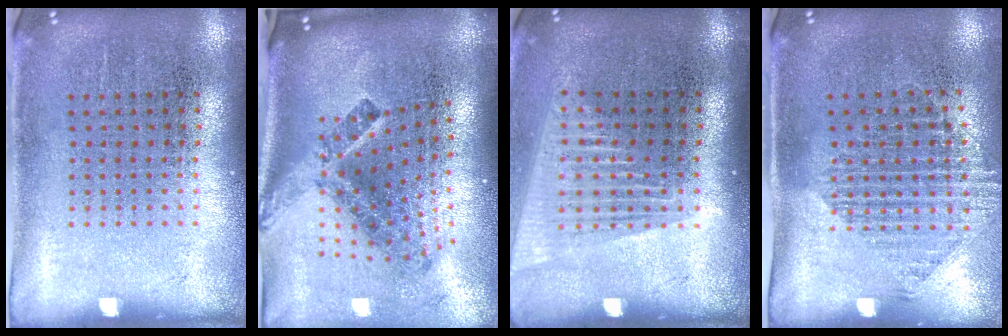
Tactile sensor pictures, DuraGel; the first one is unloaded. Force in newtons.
{"total": 2.9, "press": 1.7, "slide": 2.4}
{"total": 1.7, "press": 1.5, "slide": 0.8}
{"total": 1.5, "press": 1.2, "slide": 0.9}